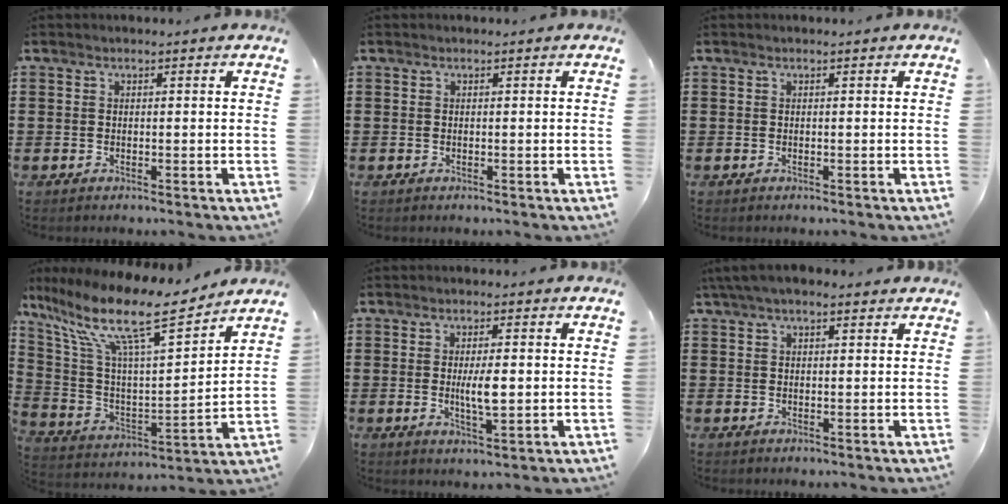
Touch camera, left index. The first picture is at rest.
{"total": 0.0}
{"total": 0.0}
{"total": 13.8, "force": [9.5, 2.5, 9.7], "torque": [-0.224, -0.054, 0.154]}
{"total": 4.6, "force": [0.1, 1.2, 4.5], "torque": [-0.073, -0.003, -0.001]}
{"total": 2.9, "force": [2.0, 1.3, 1.7], "torque": [-0.039, 0.007, 0.037]}